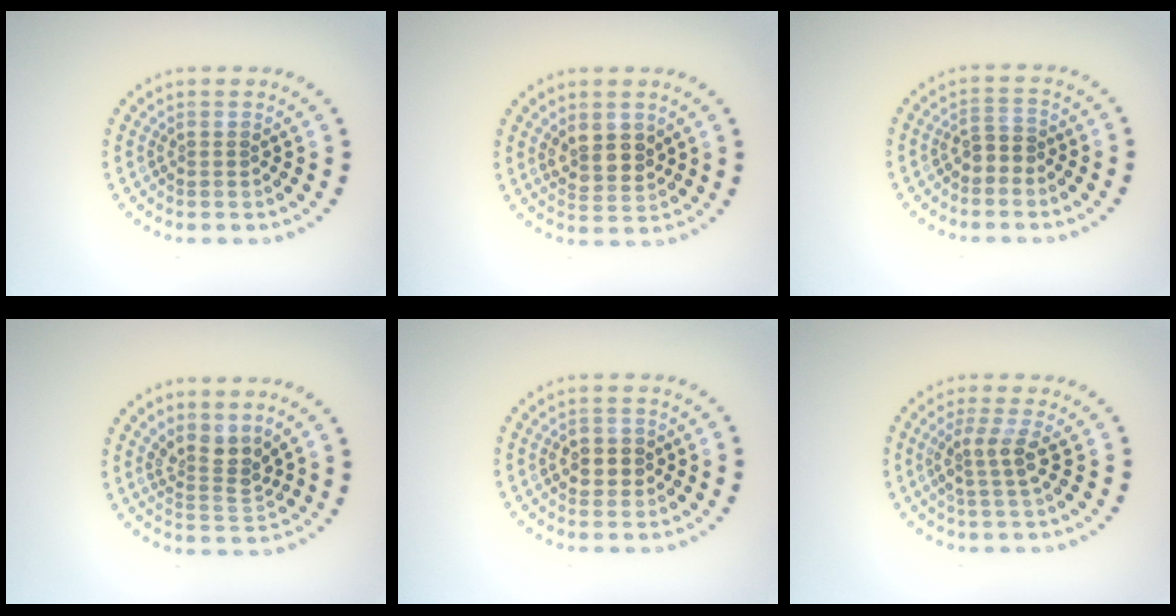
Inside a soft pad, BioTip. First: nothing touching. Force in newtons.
{"total": 2.8, "press": 2.6, "slide": 1.1}
{"total": 1.8, "press": 1.6, "slide": 0.8}
{"total": 2.8, "press": 2.1, "slide": 1.9}
{"total": 2.3, "press": 2.3, "slide": 0.5}
{"total": 2.5, "press": 2.0, "slide": 1.6}